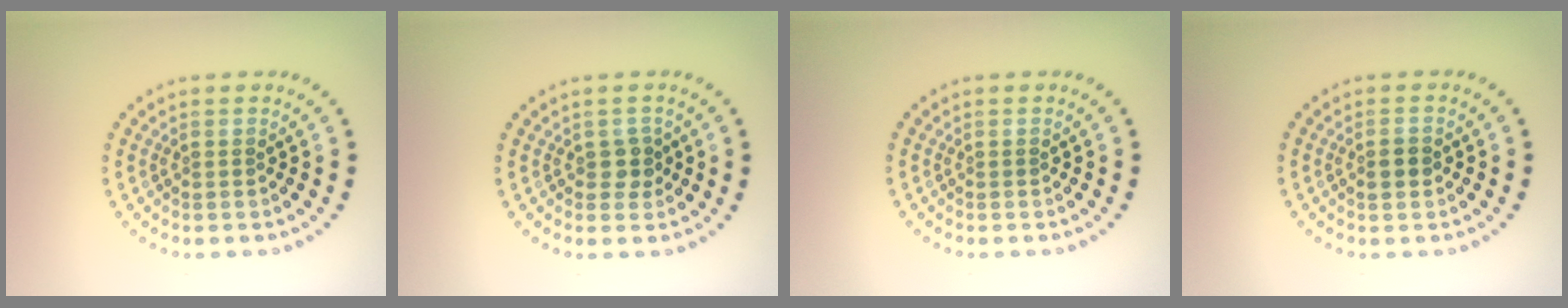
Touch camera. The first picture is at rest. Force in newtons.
{"total": 1.4, "press": 1.4, "slide": 0.4}
{"total": 0.0}
{"total": 1.5, "press": 1.5, "slide": 0.1}